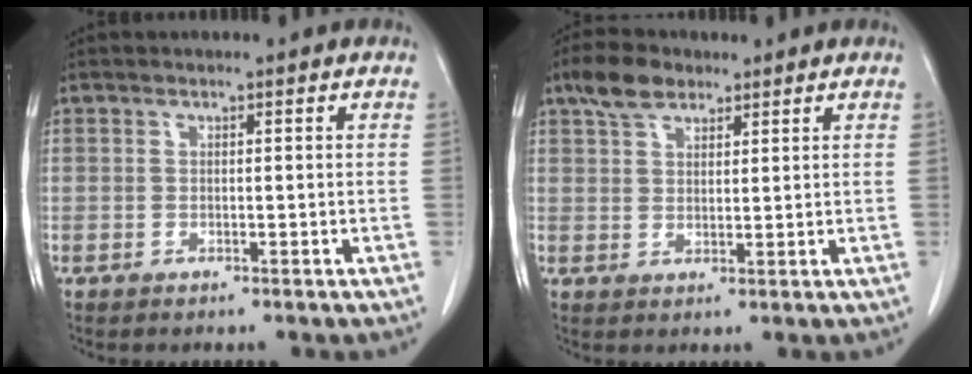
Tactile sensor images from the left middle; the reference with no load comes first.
{"total": 5.3, "force": [3.7, 2.7, 2.6], "torque": [-0.054, 0.014, 0.072]}